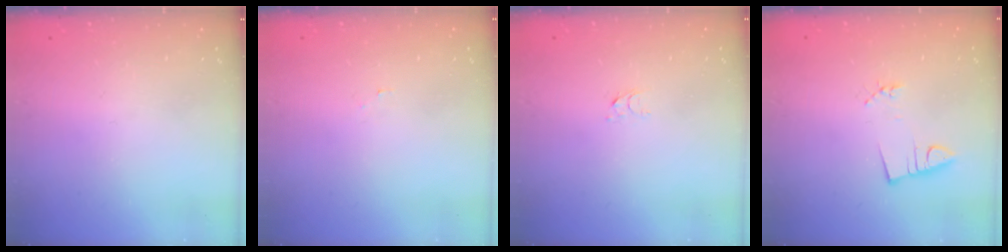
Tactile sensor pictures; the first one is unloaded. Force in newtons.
{"total": 2.2, "press": 2.2, "slide": 0.2}
{"total": 2.6, "press": 2.6, "slide": 0.2}
{"total": 3.0, "press": 1.6, "slide": 2.5}